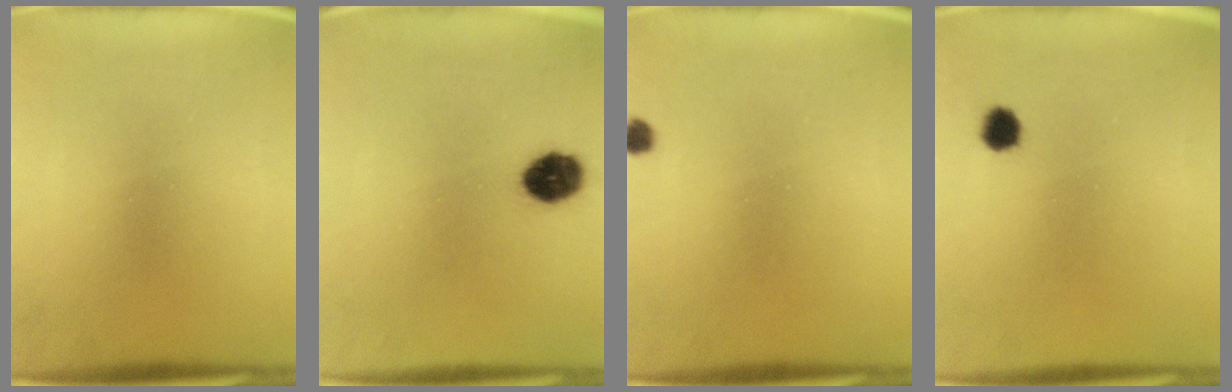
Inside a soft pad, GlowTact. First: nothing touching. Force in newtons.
{"total": 7.1}
{"total": 1.4}
{"total": 2.7}